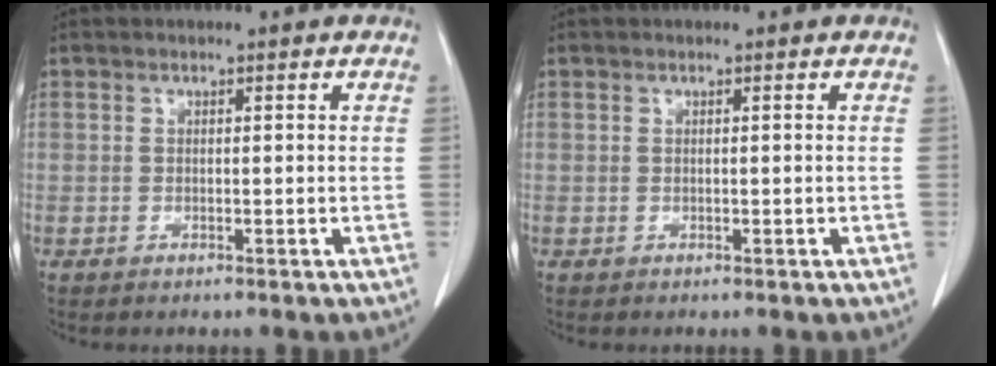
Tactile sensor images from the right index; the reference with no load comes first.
{"total": 0.0}